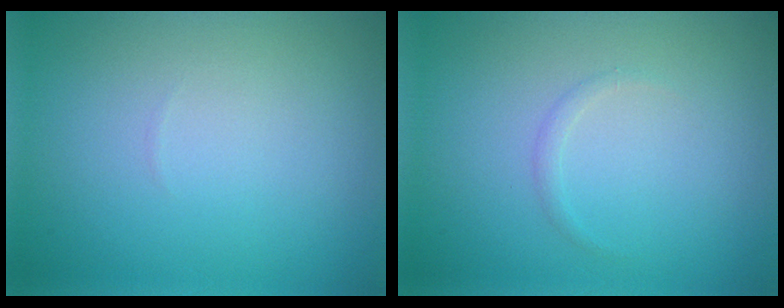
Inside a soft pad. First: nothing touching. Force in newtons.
{"total": 0.6, "press": 0.6, "slide": 0.1}